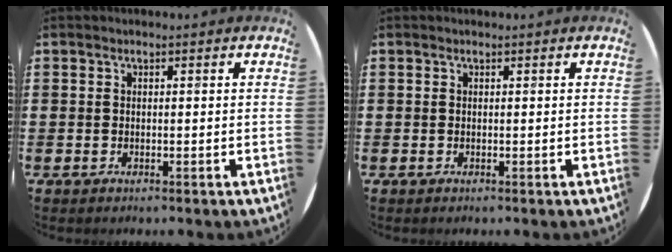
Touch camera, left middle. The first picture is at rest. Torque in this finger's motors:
{"motor_torque": [-0.08, -0.09, -0.03, -0.01]}